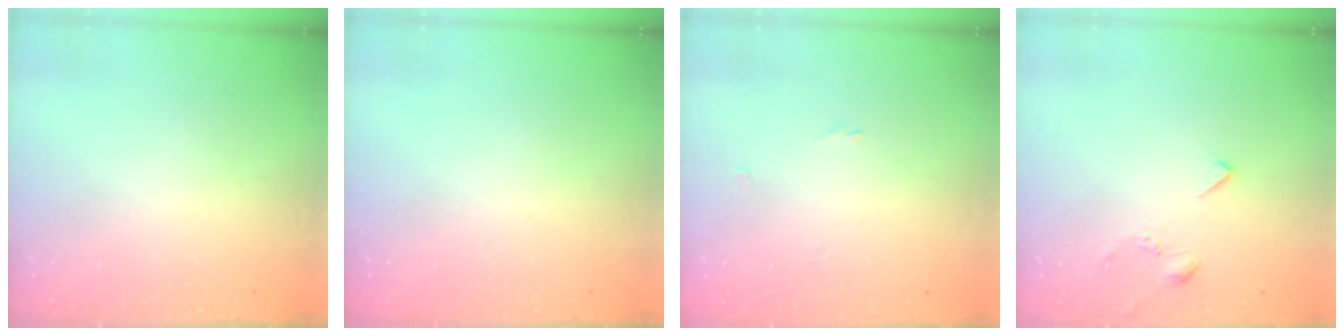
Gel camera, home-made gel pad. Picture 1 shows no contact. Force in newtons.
{"total": 0.0}
{"total": 0.0}
{"total": 3.0, "press": 2.9, "slide": 0.7}